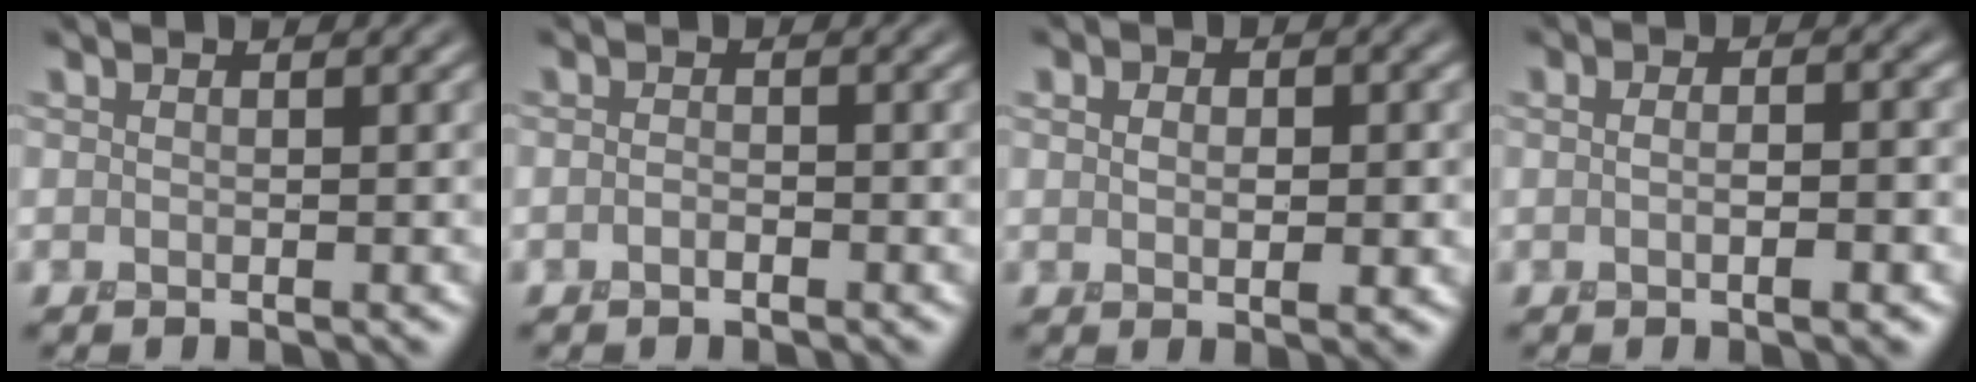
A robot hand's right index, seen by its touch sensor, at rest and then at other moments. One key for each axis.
{"total": 0.8, "fx": -0.5, "fy": 0.4, "fz": 0.5, "tx": -0.012, "ty": 0.002, "tz": -0.011}
{"total": 3.2, "fx": 0.4, "fy": 2.0, "fz": 2.4, "tx": -0.029, "ty": 0.003, "tz": 0.001}
{"total": 3.8, "fx": -0.2, "fy": 2.0, "fz": 3.3, "tx": -0.020, "ty": 0.006, "tz": -0.010}